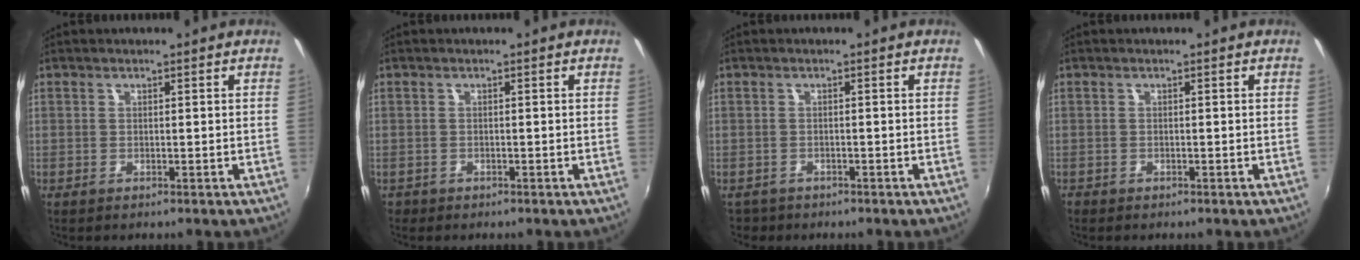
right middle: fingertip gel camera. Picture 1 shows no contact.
{"total": 1.3, "force": [-0.8, 1.0, 0.2], "torque": [-0.009, -0.003, -0.013]}
{"total": 2.7, "force": [-1.9, 1.9, 0.5], "torque": [-0.016, -0.006, -0.028]}
{"total": 0.9, "force": [-0.7, 0.5, 0.1], "torque": [-0.006, -0.002, -0.013]}